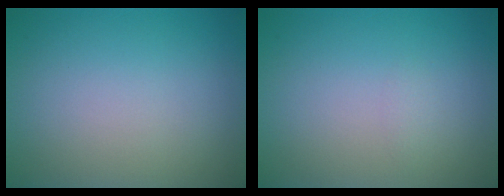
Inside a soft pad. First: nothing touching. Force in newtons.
{"total": 0.6, "press": 0.6, "slide": 0.0}